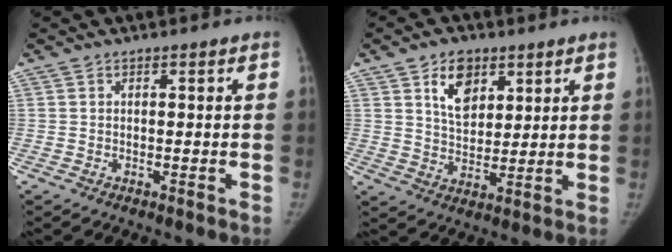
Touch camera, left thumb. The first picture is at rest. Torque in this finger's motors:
{"motor_torque": [0.12, 0.24, 0.86, -0.88, 0.05]}